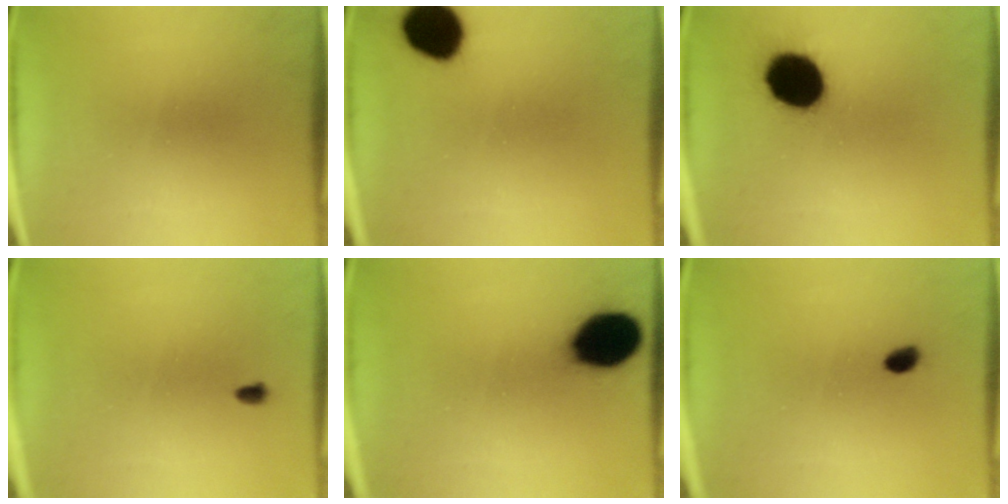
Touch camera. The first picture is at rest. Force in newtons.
{"total": 12.2}
{"total": 16.4}
{"total": 1.0}
{"total": 14.3}
{"total": 1.5}